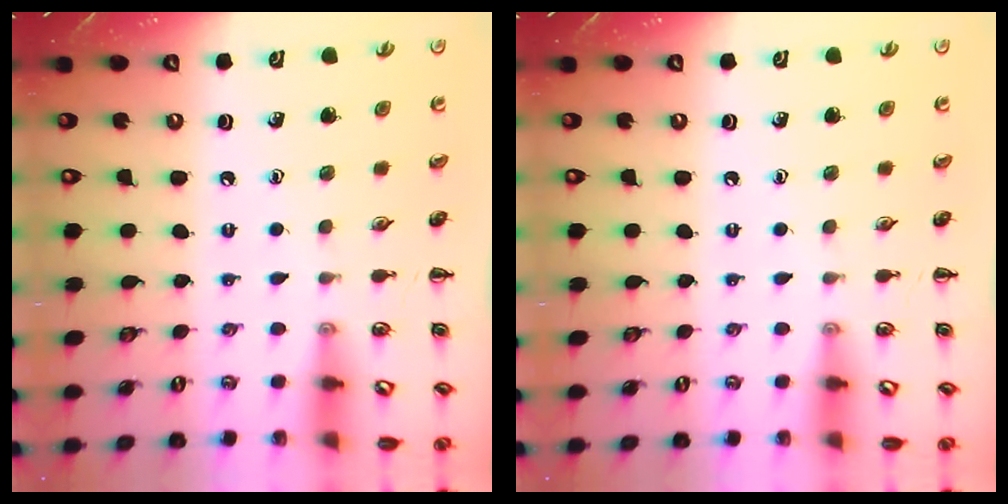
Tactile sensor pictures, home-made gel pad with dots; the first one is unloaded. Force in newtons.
{"total": 0.0}